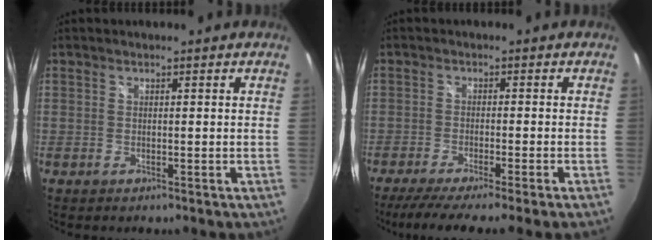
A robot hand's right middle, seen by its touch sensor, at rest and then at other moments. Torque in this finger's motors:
{"motor_torque": [1.10, -1.04, 0.16, 0.09]}